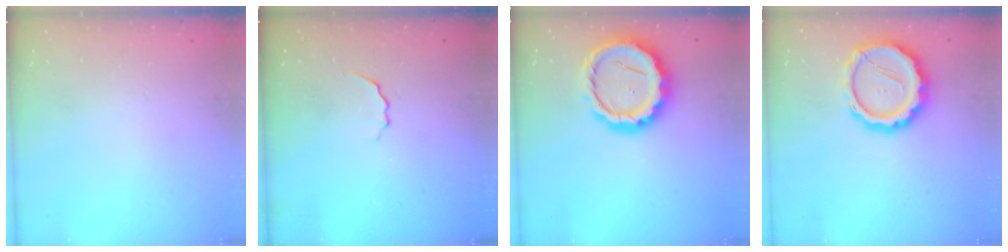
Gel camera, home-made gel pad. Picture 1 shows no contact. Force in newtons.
{"total": 3.0, "press": 2.9, "slide": 0.7}
{"total": 15.9, "press": 15.7, "slide": 2.6}
{"total": 14.1, "press": 13.9, "slide": 2.6}